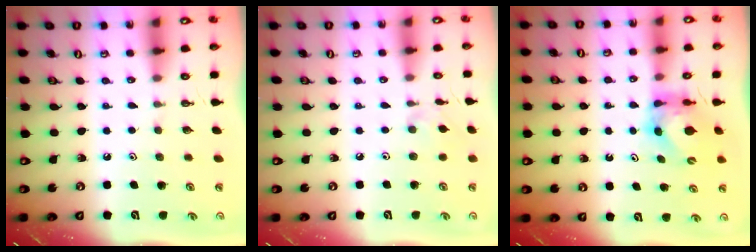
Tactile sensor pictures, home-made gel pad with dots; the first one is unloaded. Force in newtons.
{"total": 1.9, "press": 1.9, "slide": 0.5}
{"total": 5.8, "press": 5.7, "slide": 0.5}